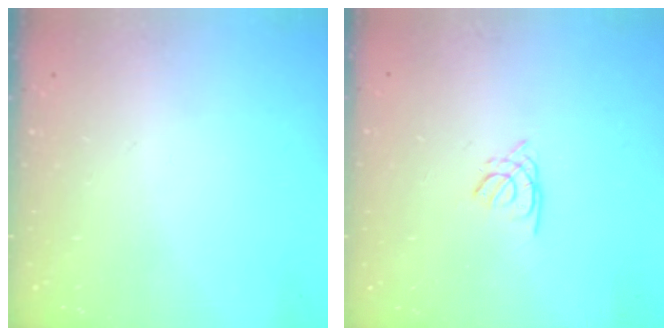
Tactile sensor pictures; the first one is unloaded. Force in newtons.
{"total": 1.3, "press": 1.3, "slide": 0.4}